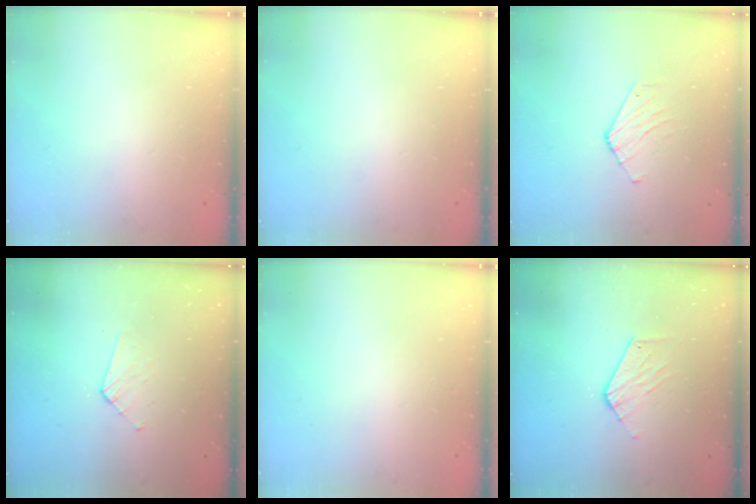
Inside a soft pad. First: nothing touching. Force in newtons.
{"total": 0.0}
{"total": 4.1, "press": 4.1, "slide": 0.4}
{"total": 3.8, "press": 3.8, "slide": 0.3}
{"total": 0.0}
{"total": 6.5, "press": 6.5, "slide": 0.4}